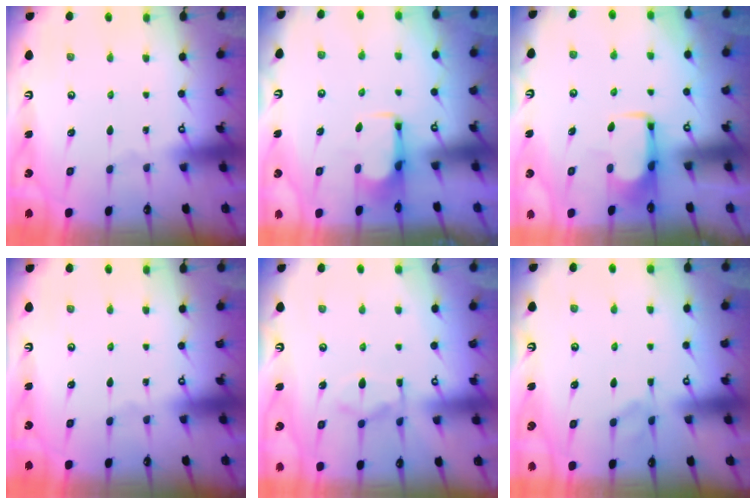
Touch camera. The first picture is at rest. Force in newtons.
{"total": 2.8, "press": 2.6, "slide": 1.0}
{"total": 1.8, "press": 1.7, "slide": 0.5}
{"total": 0.0}
{"total": 8.3, "press": 8.2, "slide": 1.3}
{"total": 3.7, "press": 3.7, "slide": 0.4}